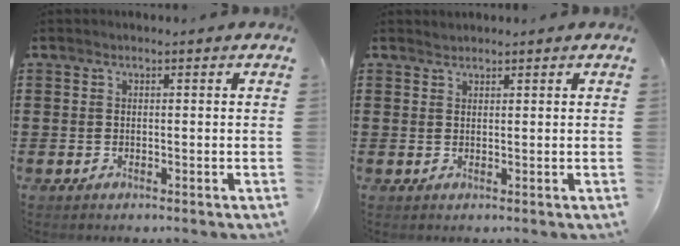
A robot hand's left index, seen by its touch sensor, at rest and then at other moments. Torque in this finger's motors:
{"motor_torque": [-0.05, -0.10, -0.20, -0.01]}